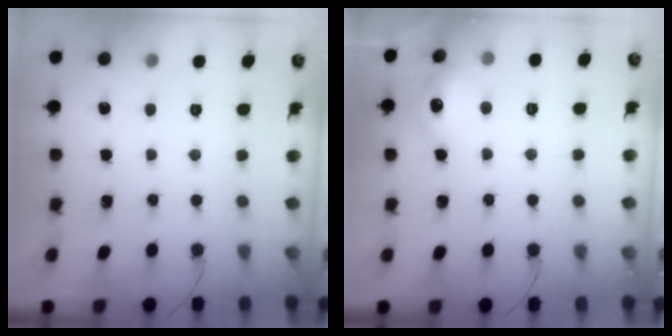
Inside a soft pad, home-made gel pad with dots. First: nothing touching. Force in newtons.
{"total": 10.5, "press": 10.5, "slide": 0.7}